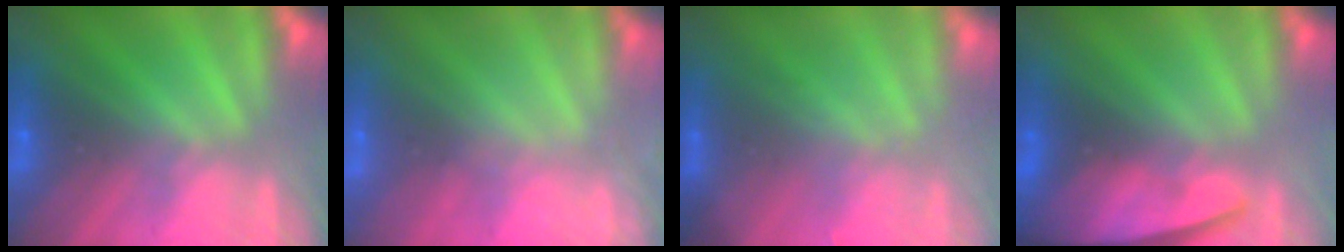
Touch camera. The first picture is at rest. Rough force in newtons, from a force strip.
{"total": 2.5}
{"total": 2.7}
{"total": 7.4}